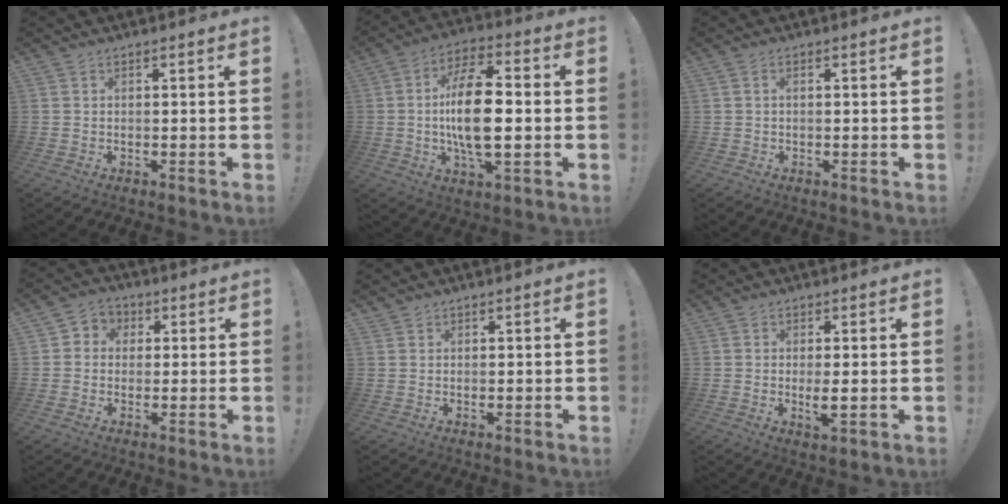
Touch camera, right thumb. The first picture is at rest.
{"total": 16.8, "force": [-0.9, 7.2, 15.2], "torque": [-0.274, 0.002, -0.023]}
{"total": 0.8, "force": [-0.1, 0.1, 0.8], "torque": [-0.017, 0.000, -0.001]}
{"total": 4.8, "force": [-0.4, 4.6, 1.2], "torque": [-0.010, 0.010, -0.006]}
{"total": 1.0, "force": [0.9, 0.4, 0.2], "torque": [0.002, -0.005, 0.017]}
{"total": 3.5, "force": [0.2, 0.6, 3.4], "torque": [-0.044, -0.010, 0.002]}